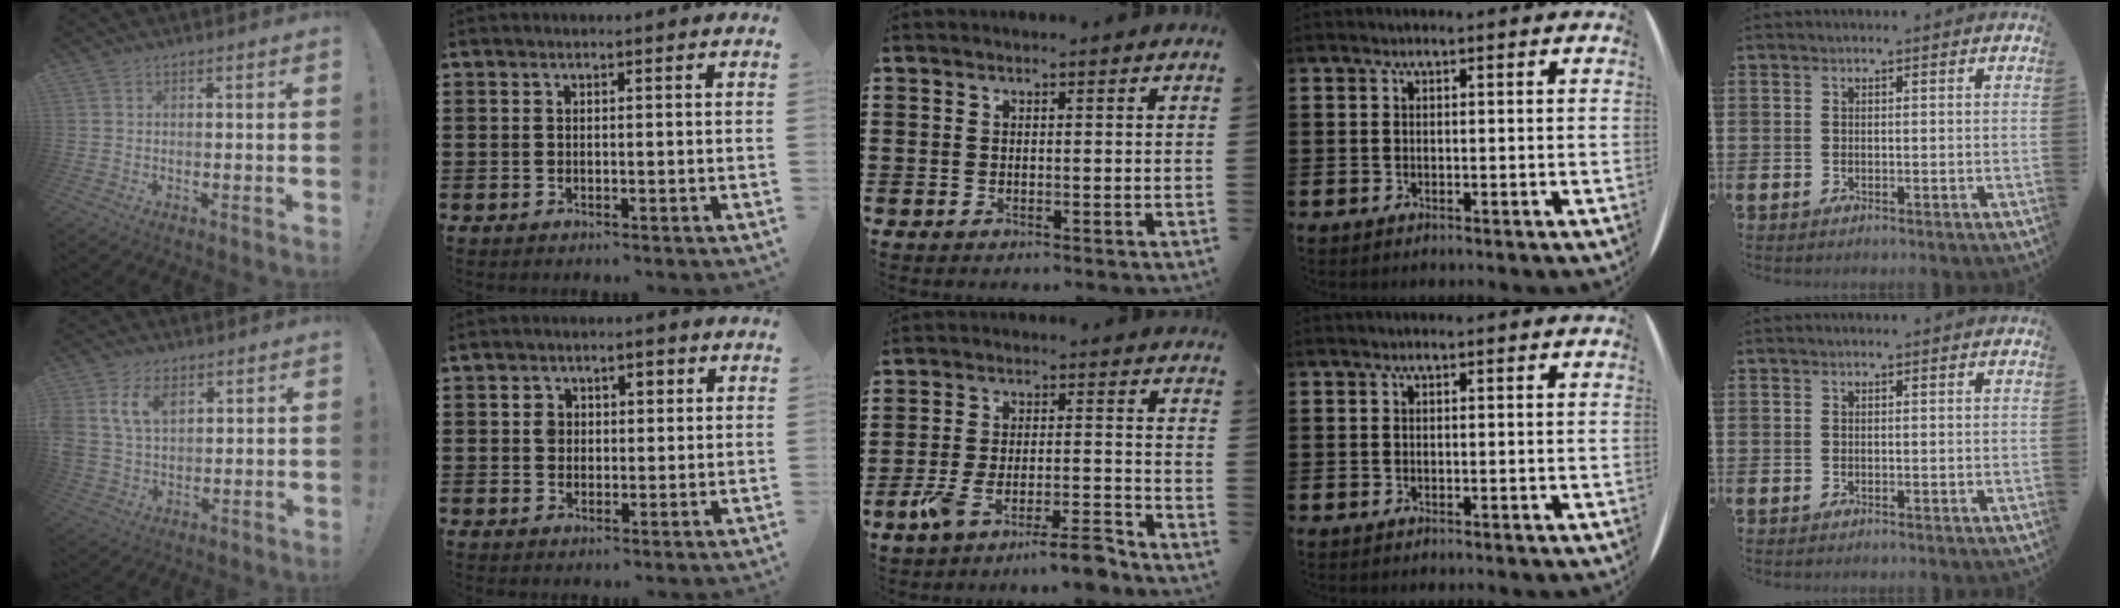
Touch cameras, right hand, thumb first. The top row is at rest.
{"thumb": {"total": 9.4, "force": [4.2, 6.1, 5.8], "torque": [-0.122, -0.005, 0.079]}, "index": {"total": 2.7, "force": [0.3, 2.2, 1.4], "torque": [-0.038, 0.011, 0.002]}, "middle": {"total": 7.7, "force": [-6.4, 0.1, 4.2], "torque": [-0.079, -0.006, -0.120]}}